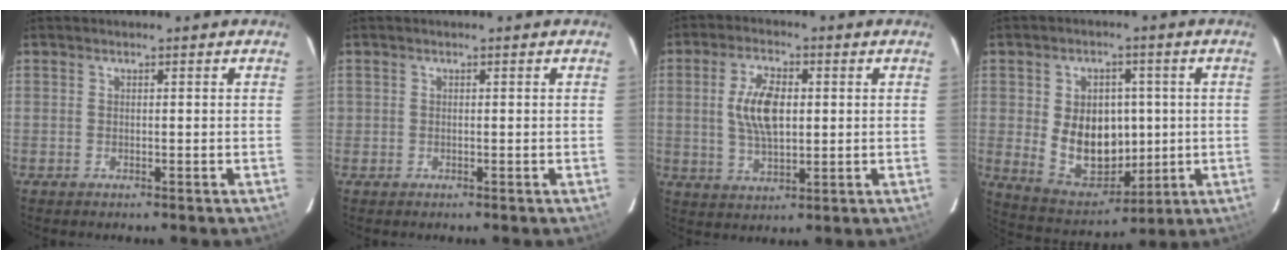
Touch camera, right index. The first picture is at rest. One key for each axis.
{"total": 0.6, "fx": -0.1, "fy": 0.5, "fz": -0.1, "tx": 0.003, "ty": -0.001, "tz": -0.003}
{"total": 8.9, "fx": 1.0, "fy": 4.3, "fz": 7.7, "tx": -0.148, "ty": 0.006, "tz": 0.023}
{"total": 13.3, "fx": 0.0, "fy": 10.1, "fz": 8.8, "tx": -0.176, "ty": -0.002, "tz": 0.027}